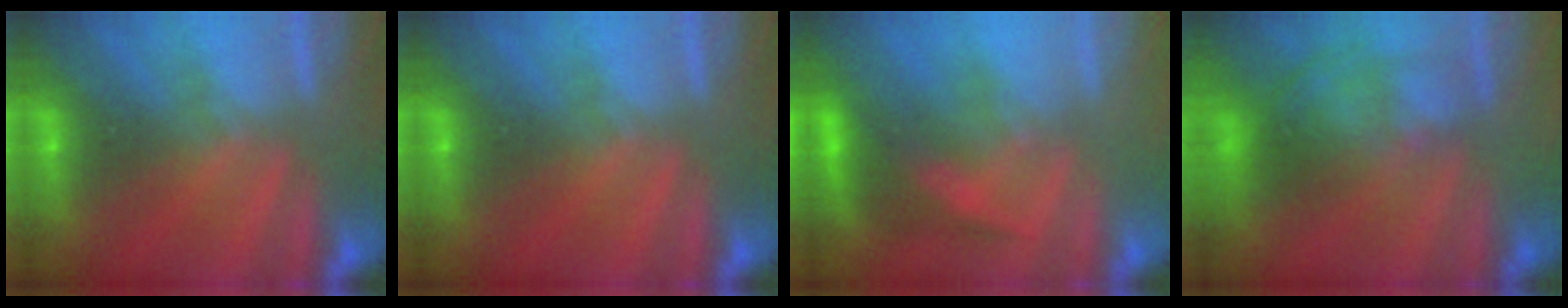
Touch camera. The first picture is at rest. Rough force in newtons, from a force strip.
{"total": 0.0}
{"total": 2.8}
{"total": 7.0}